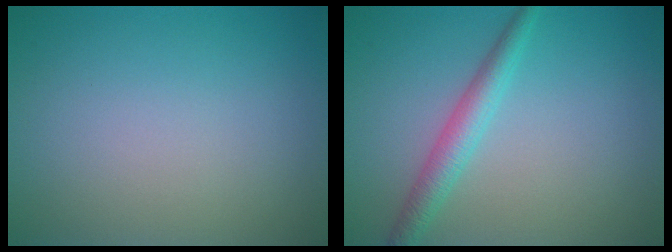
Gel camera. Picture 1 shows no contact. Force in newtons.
{"total": 2.7, "press": 2.7, "slide": 0.2}